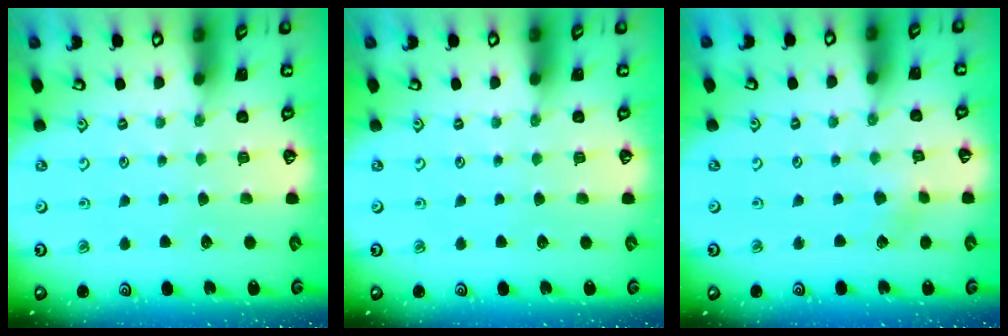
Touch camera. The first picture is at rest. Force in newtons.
{"total": 0.0}
{"total": 2.7, "press": 2.7, "slide": 0.2}